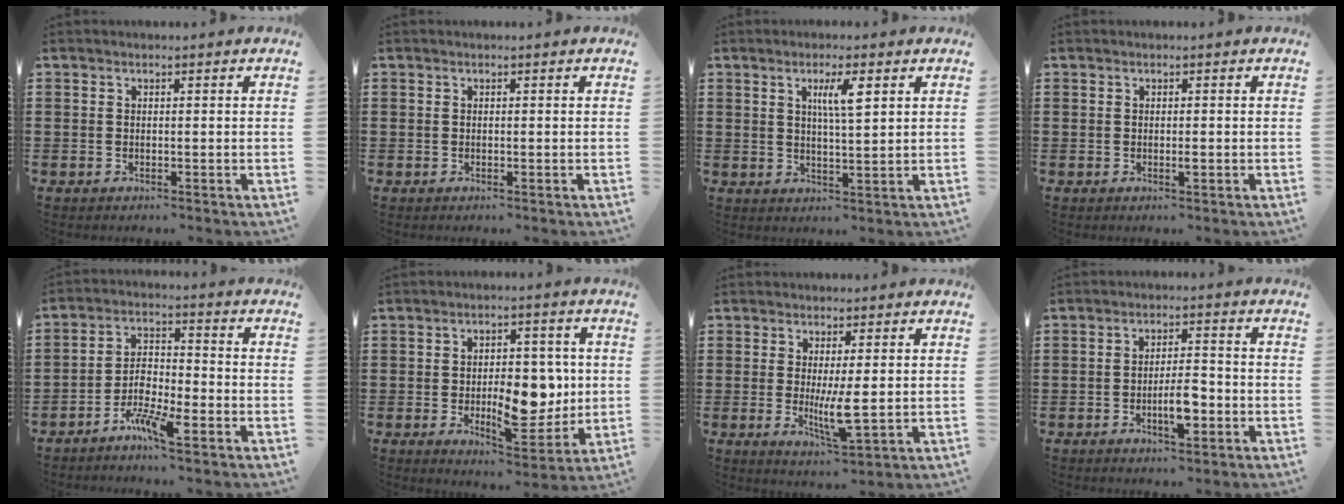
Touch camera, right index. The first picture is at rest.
{"total": 0.0}
{"total": 4.3, "force": [1.8, 0.5, 3.9], "torque": [-0.072, 0.002, 0.025]}
{"total": 0.9, "force": [-0.2, 0.1, 0.9], "torque": [-0.016, -0.004, -0.002]}
{"total": 6.1, "force": [-4.1, 1.6, 4.3], "torque": [-0.098, -0.001, -0.080]}
{"total": 10.5, "force": [-0.5, 5.5, 8.9], "torque": [-0.118, -0.002, -0.008]}
{"total": 5.6, "force": [-0.4, 1.2, 5.4], "torque": [-0.096, -0.012, -0.009]}
{"total": 5.3, "force": [-1.9, 1.8, 4.6], "torque": [-0.092, 0.001, -0.038]}